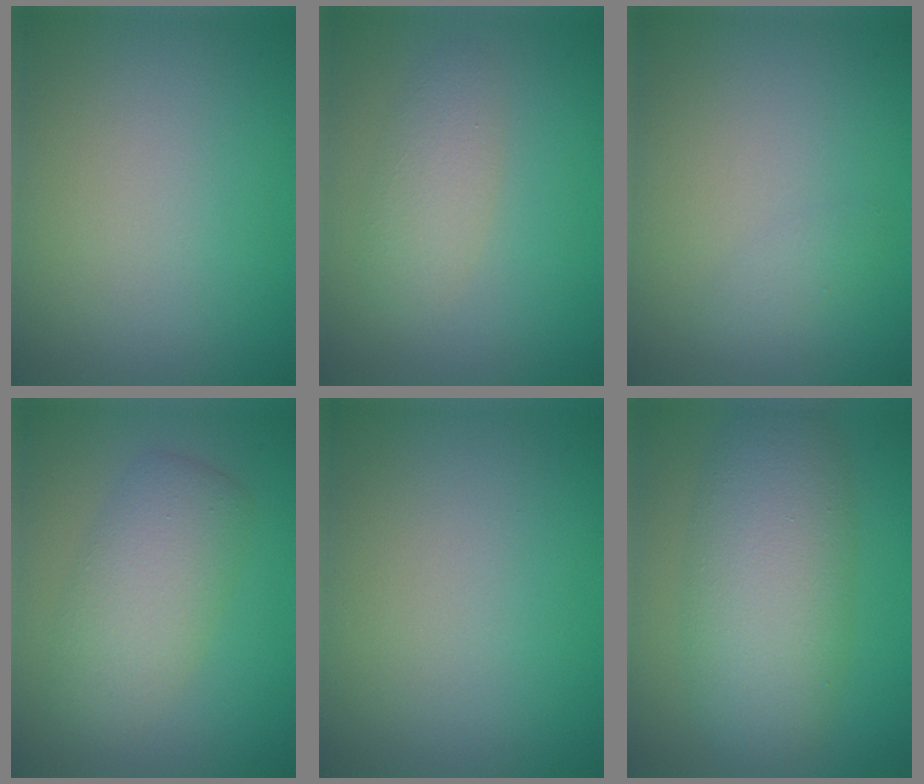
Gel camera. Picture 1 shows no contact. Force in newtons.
{"total": 2.5, "press": 2.5, "slide": 0.1}
{"total": 0.9, "press": 0.9, "slide": 0.2}
{"total": 4.8, "press": 4.8, "slide": 0.0}
{"total": 0.0}
{"total": 7.5, "press": 7.5, "slide": 0.3}